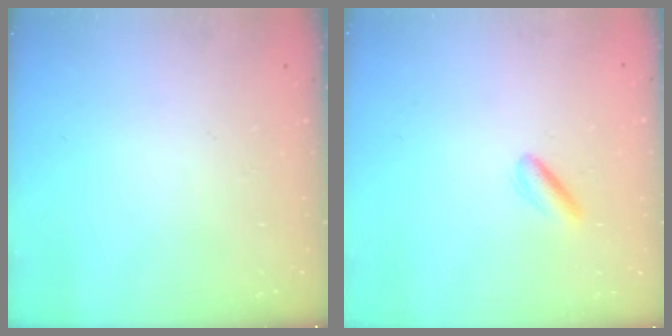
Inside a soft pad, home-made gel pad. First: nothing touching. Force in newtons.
{"total": 2.8, "press": 2.6, "slide": 0.8}